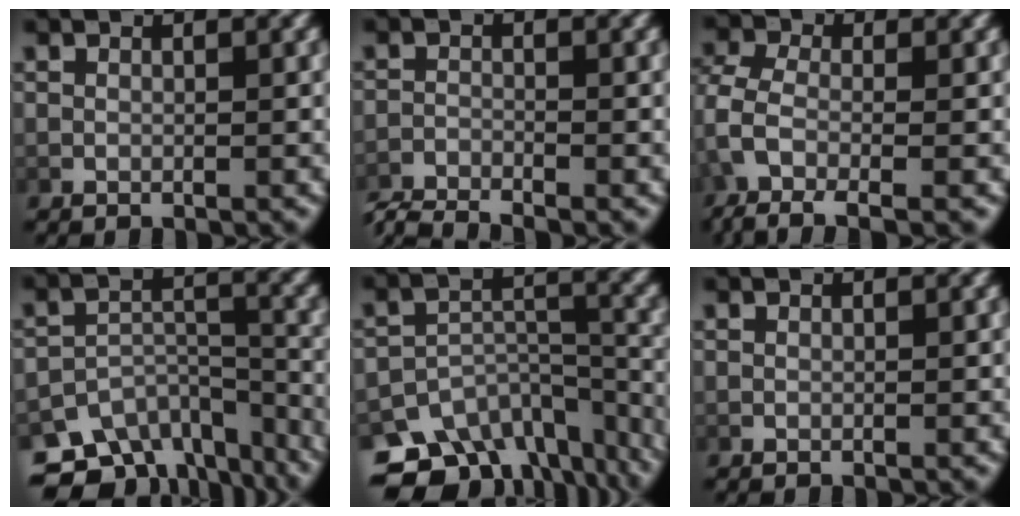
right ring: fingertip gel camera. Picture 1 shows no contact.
{"total": 3.1, "force": [-3.0, 0.6, 0.4], "torque": [-0.008, -0.010, -0.054]}
{"total": 5.7, "force": [-1.9, 3.2, 4.3], "torque": [-0.108, -0.028, -0.014]}
{"total": 10.8, "force": [-7.5, 6.5, 4.4], "torque": [-0.069, -0.031, -0.118]}
{"total": 12.5, "force": [-8.9, 7.2, 5.0], "torque": [-0.076, -0.033, -0.136]}
{"total": 0.7, "force": [0.0, -0.7, -0.2], "torque": [0.009, -0.007, 0.007]}